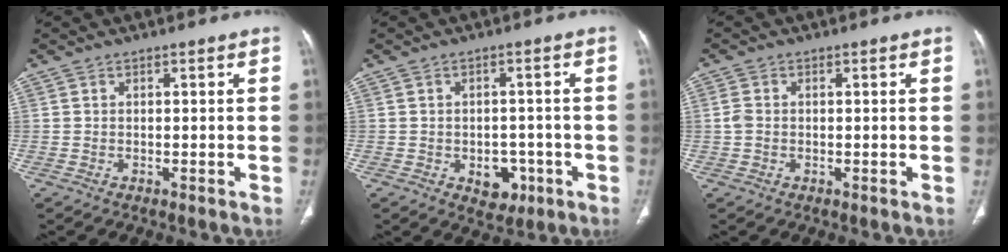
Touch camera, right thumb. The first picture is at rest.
{"total": 4.2, "force": [-1.6, 3.0, 2.5], "torque": [-0.014, 0.006, -0.015]}
{"total": 1.9, "force": [-0.1, 1.5, 1.2], "torque": [-0.033, 0.003, -0.003]}